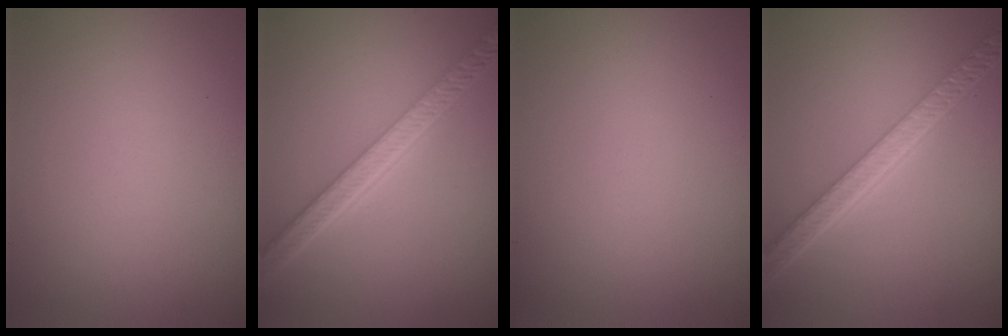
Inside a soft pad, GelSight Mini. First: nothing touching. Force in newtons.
{"total": 5.3, "press": 4.1, "slide": 3.4}
{"total": 0.0}
{"total": 5.8, "press": 4.4, "slide": 3.8}